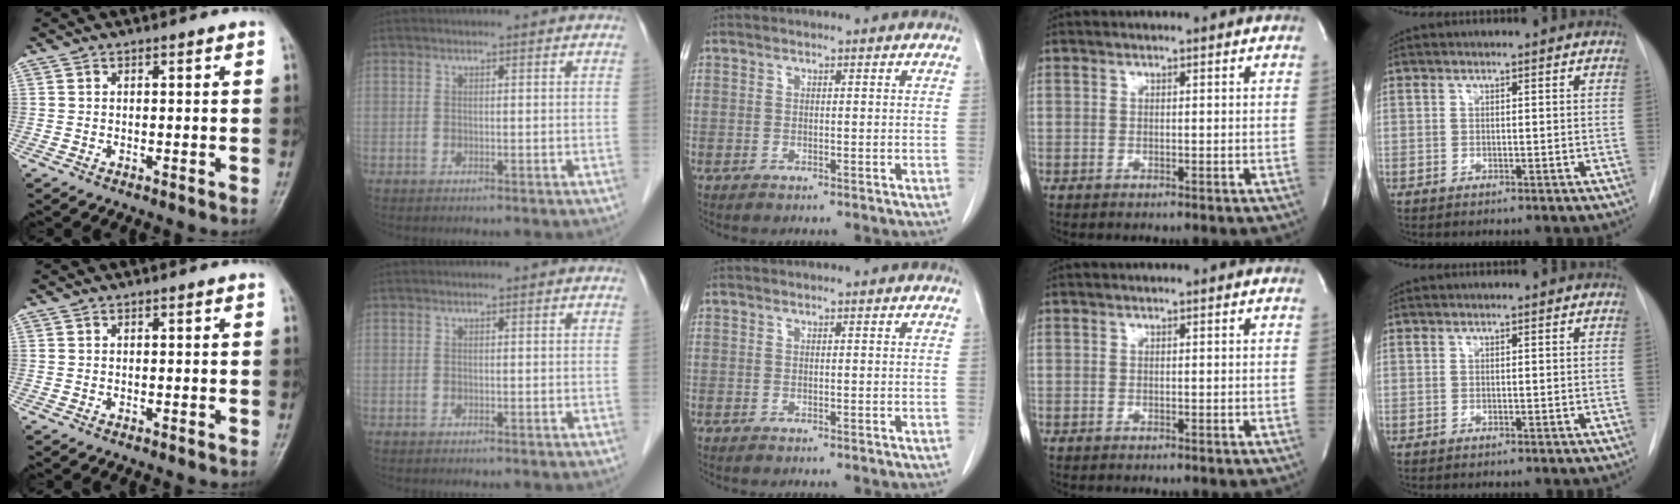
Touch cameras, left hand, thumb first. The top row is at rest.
{}